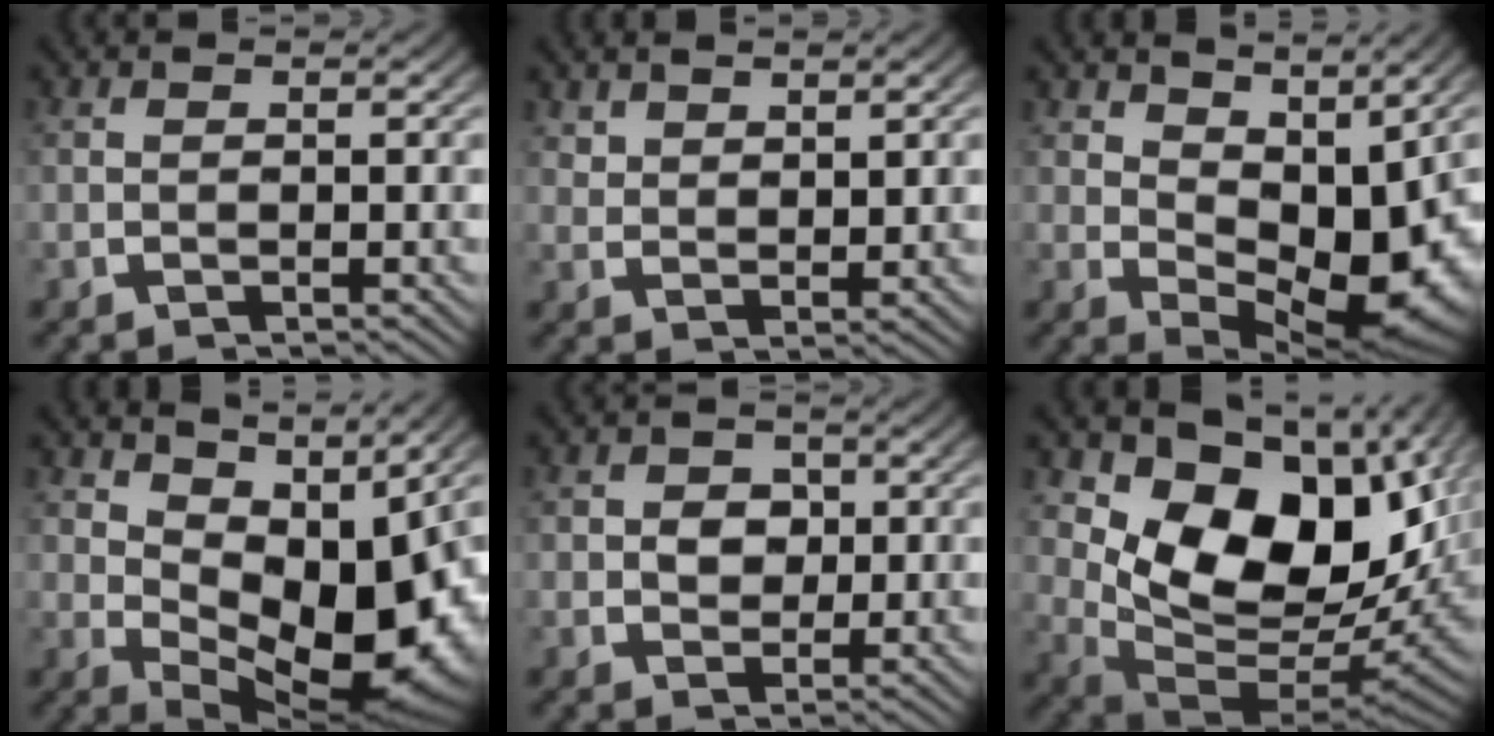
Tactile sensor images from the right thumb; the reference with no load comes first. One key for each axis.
{"total": 1.9, "fx": 1.9, "fy": 0.4, "fz": 0.3, "tx": 0.000, "ty": -0.002, "tz": 0.045}
{"total": 9.1, "fx": 0.4, "fy": 5.2, "fz": 7.5, "tx": -0.121, "ty": -0.040, "tz": 0.032}
{"total": 13.1, "fx": -0.2, "fy": 7.6, "fz": 10.7, "tx": -0.165, "ty": -0.039, "tz": 0.024}
{"total": 2.9, "fx": 0.3, "fy": 2.4, "fz": 1.5, "tx": -0.022, "ty": -0.017, "tz": 0.015}
{"total": 17.0, "fx": 0.4, "fy": 11.0, "fz": 13.0, "tx": -0.231, "ty": -0.059, "tz": 0.032}